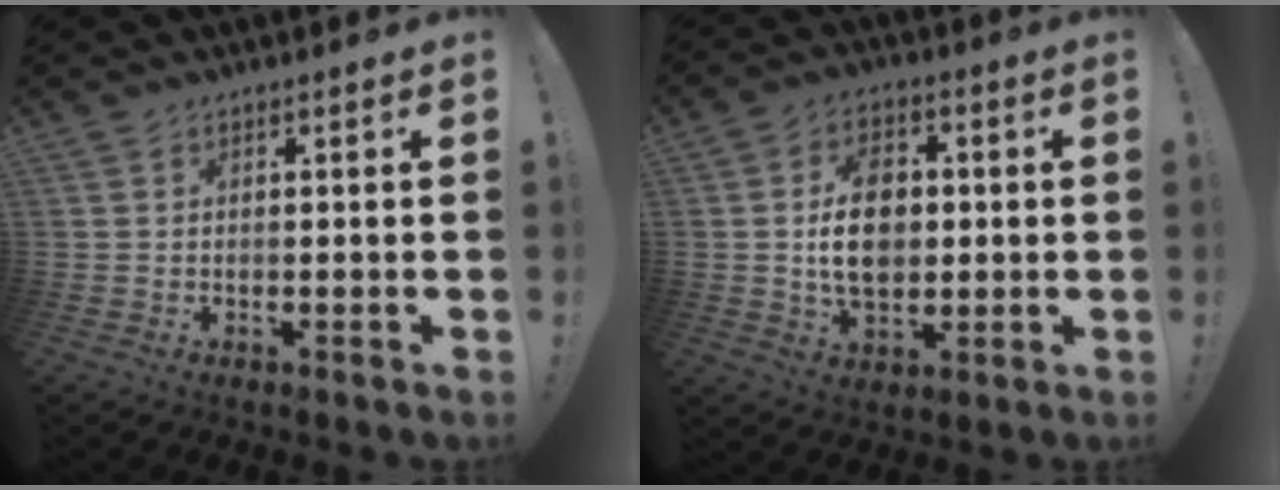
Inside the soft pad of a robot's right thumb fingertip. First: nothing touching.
{"total": 13.4, "force": [0.6, 9.2, 9.7], "torque": [-0.156, 0.002, 0.008]}